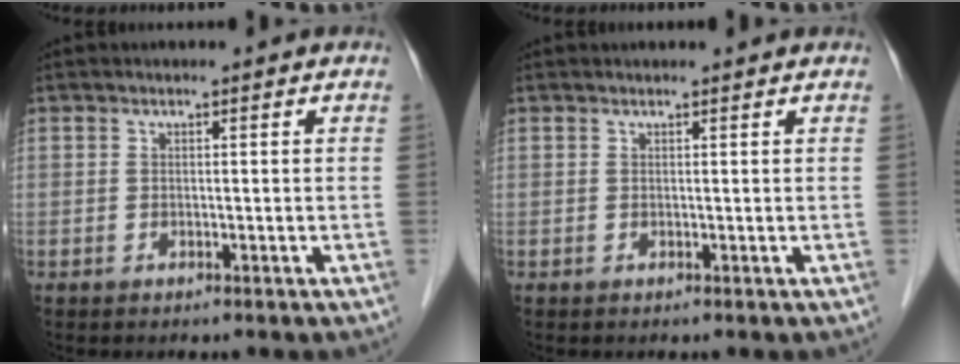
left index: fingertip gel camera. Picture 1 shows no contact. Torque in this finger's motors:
{"motor_torque": [0.10, -0.03, 0.00, 0.00]}